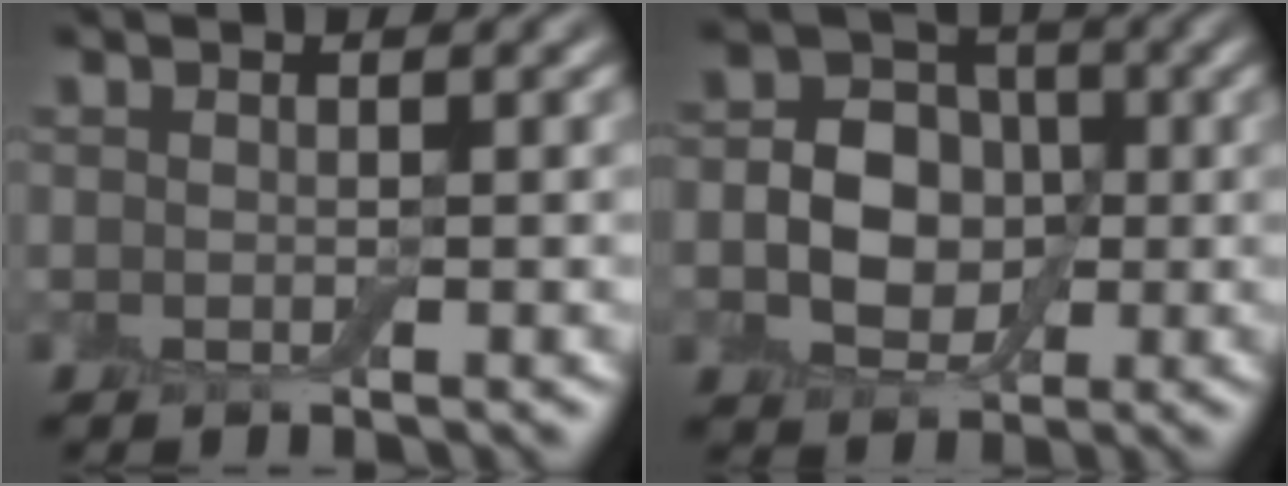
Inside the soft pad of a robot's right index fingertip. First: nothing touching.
{"total": 6.0, "force": [-0.4, 4.8, 3.6], "torque": [-0.047, -0.001, -0.020]}